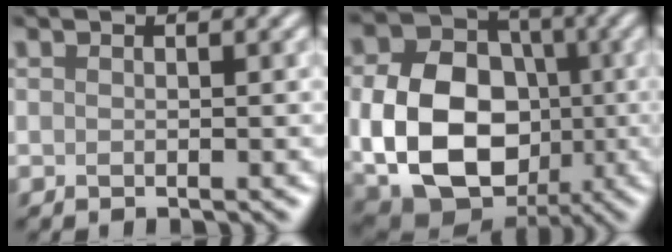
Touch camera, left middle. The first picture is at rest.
{"total": 12.6, "force": [-1.8, 9.5, 8.1], "torque": [-0.148, -0.016, -0.034]}